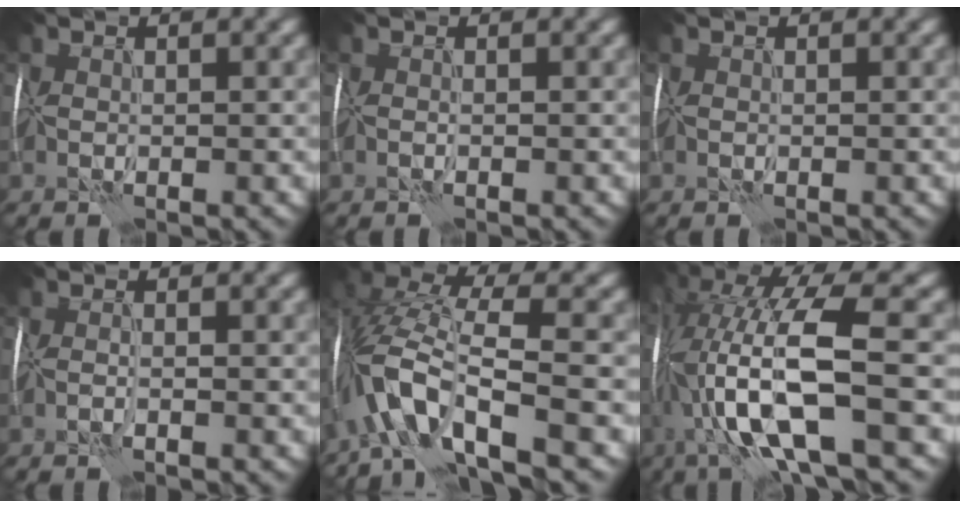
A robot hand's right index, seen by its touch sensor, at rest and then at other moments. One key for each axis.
{"total": 0.0}
{"total": 0.0}
{"total": 0.7, "fx": -0.5, "fy": -0.1, "fz": 0.5, "tx": -0.008, "ty": -0.002, "tz": -0.013}
{"total": 9.1, "fx": -4.2, "fy": 2.8, "fz": 7.6, "tx": -0.146, "ty": 0.018, "tz": -0.092}
{"total": 12.7, "fx": -2.0, "fy": 3.6, "fz": 12.0, "tx": -0.233, "ty": 0.009, "tz": -0.034}